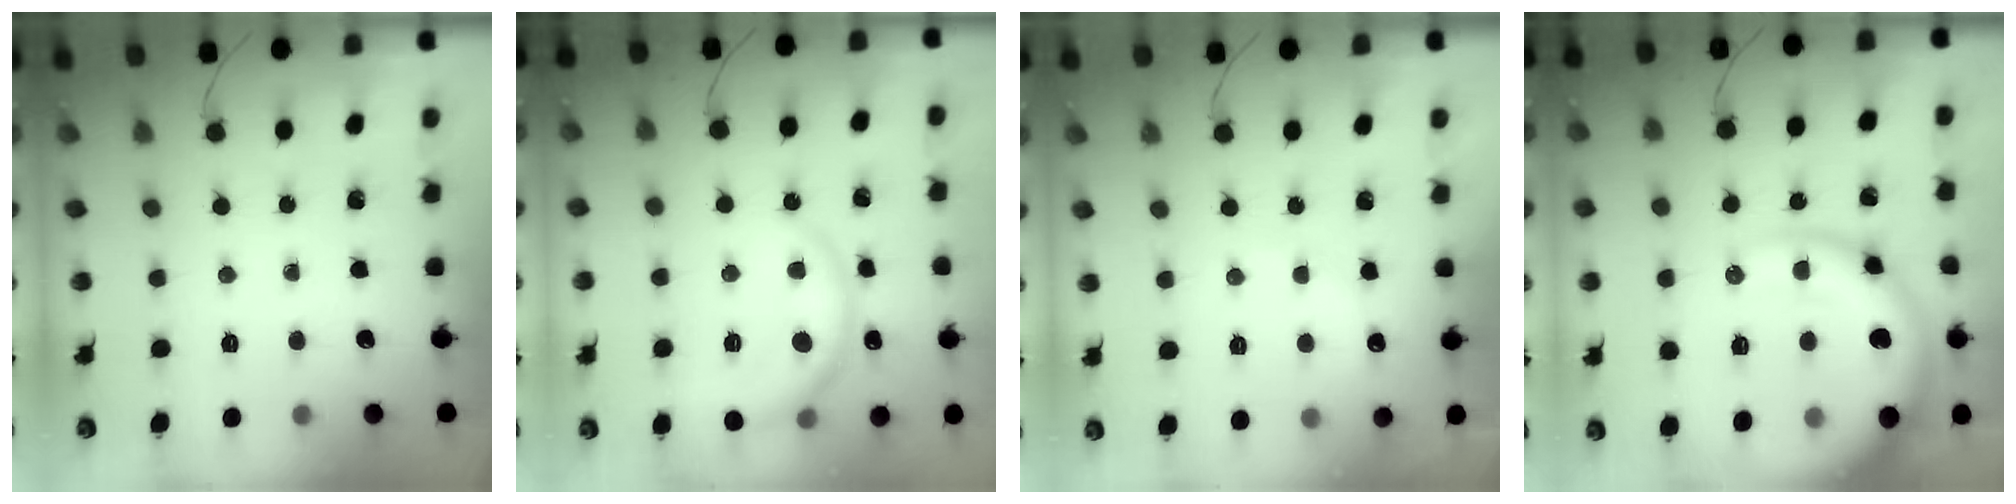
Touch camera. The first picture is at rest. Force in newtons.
{"total": 8.6, "press": 8.5, "slide": 0.5}
{"total": 7.4, "press": 7.2, "slide": 1.7}
{"total": 17.5, "press": 17.3, "slide": 2.9}